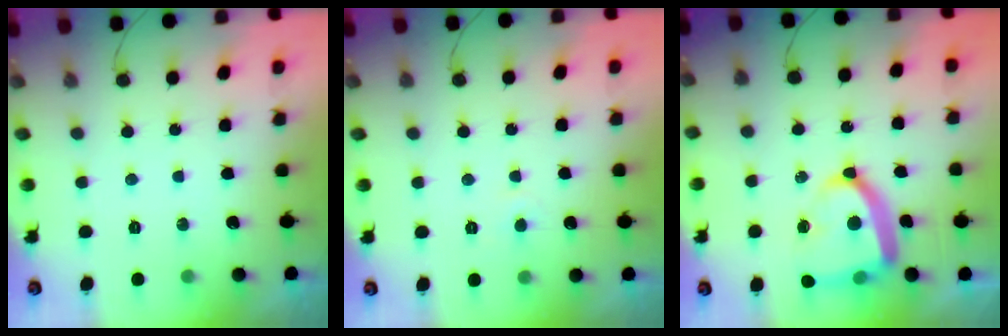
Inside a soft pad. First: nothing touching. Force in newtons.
{"total": 2.6, "press": 2.6, "slide": 0.2}
{"total": 16.0, "press": 15.9, "slide": 1.6}